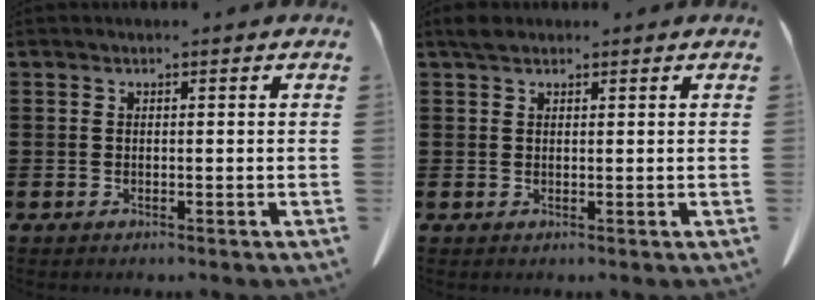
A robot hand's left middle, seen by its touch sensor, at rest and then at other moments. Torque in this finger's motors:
{"motor_torque": [0.58, 0.36, 0.13, 0.01]}